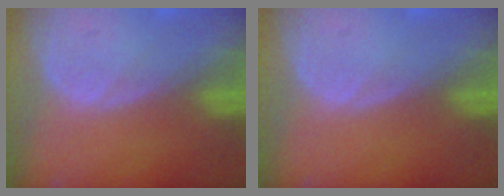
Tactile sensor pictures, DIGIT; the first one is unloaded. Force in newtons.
{"total": 0.0}